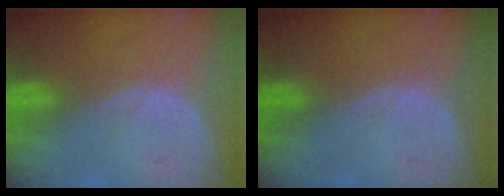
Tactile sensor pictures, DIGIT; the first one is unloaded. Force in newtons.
{"total": 0.0}